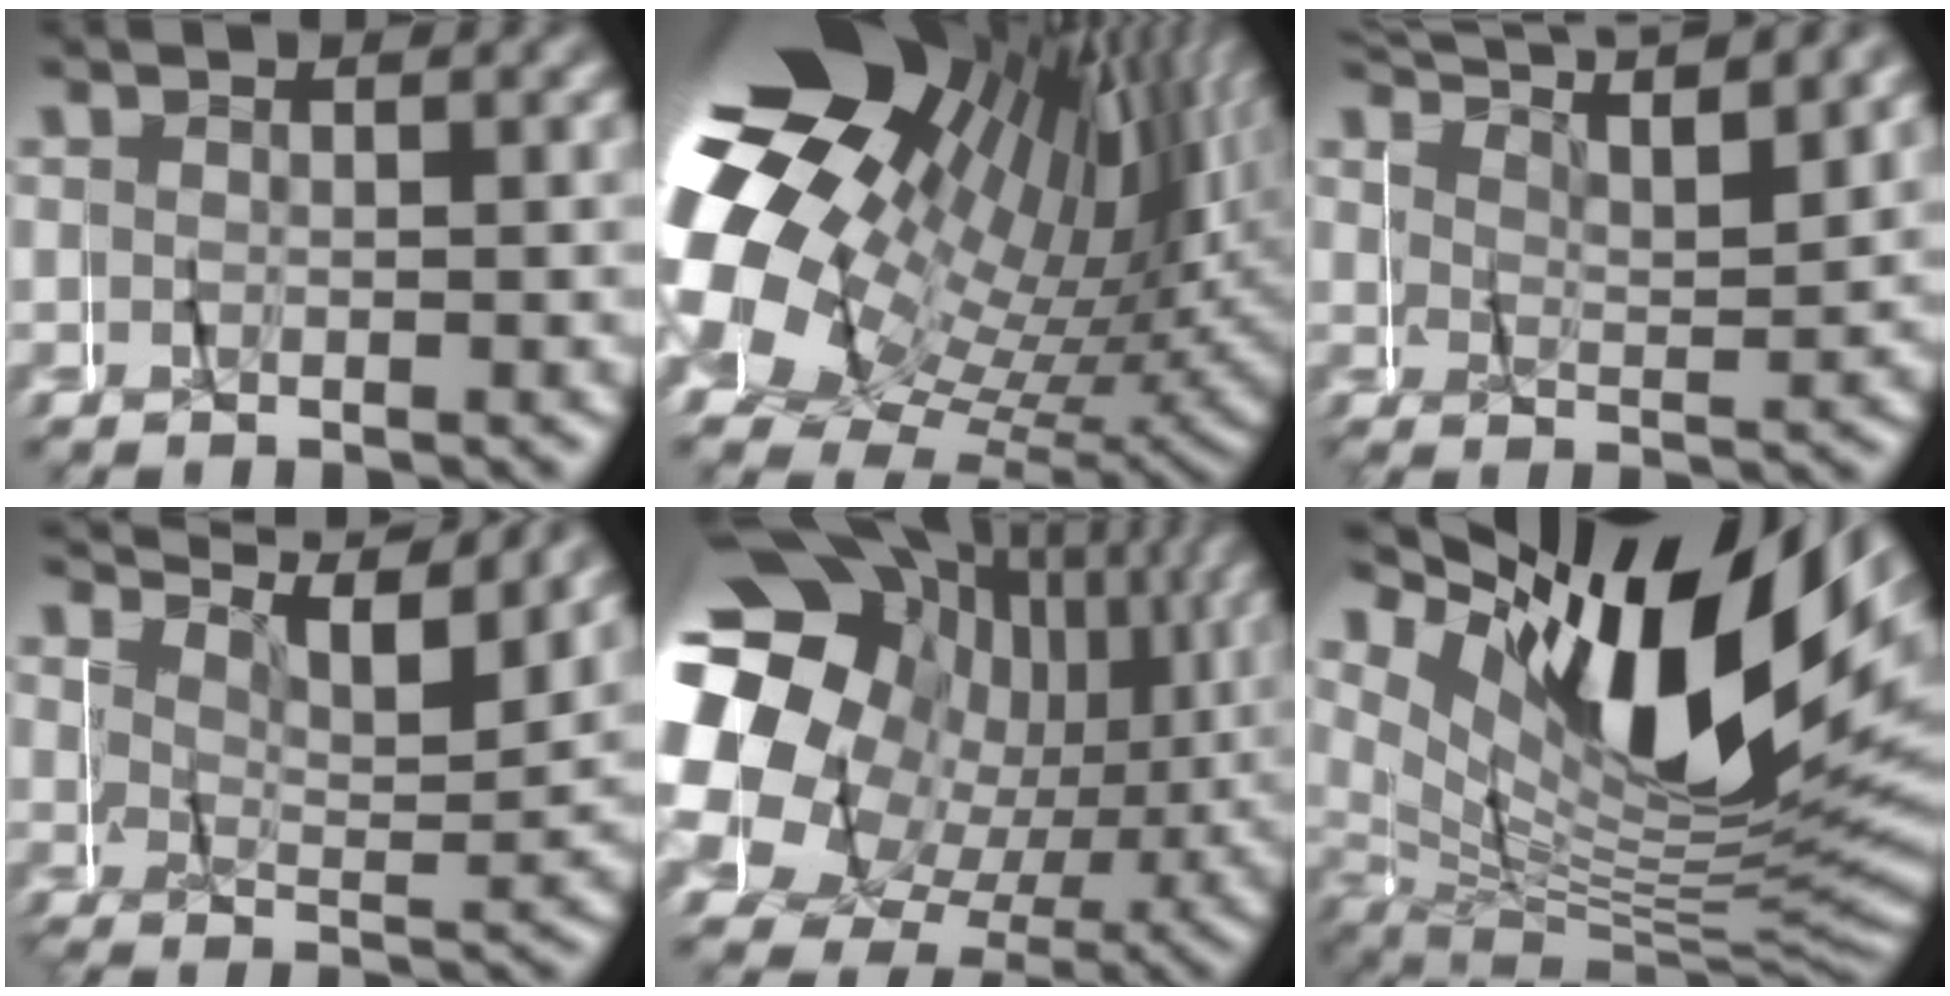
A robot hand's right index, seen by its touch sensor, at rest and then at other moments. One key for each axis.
{"total": 27.3, "fx": 2.0, "fy": 19.8, "fz": 18.6, "tx": -0.291, "ty": -0.009, "tz": 0.011}
{"total": 6.3, "fx": 5.3, "fy": 0.9, "fz": 3.3, "tx": -0.068, "ty": 0.018, "tz": 0.079}
{"total": 5.9, "fx": 4.4, "fy": 1.1, "fz": 3.7, "tx": -0.065, "ty": 0.021, "tz": 0.059}
{"total": 23.5, "fx": 3.2, "fy": 18.5, "fz": 14.1, "tx": -0.256, "ty": -0.004, "tz": 0.028}
{"total": 18.0, "fx": 4.0, "fy": 8.7, "fz": 15.2, "tx": -0.203, "ty": 0.037, "tz": 0.045}